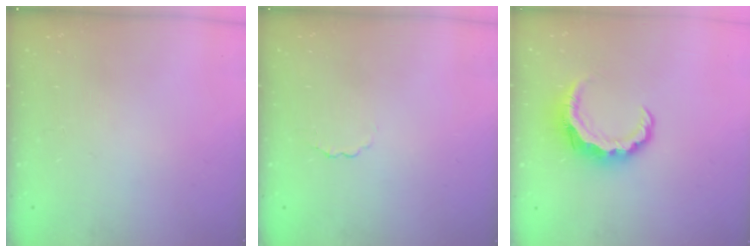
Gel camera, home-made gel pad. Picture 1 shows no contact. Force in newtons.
{"total": 1.7, "press": 1.6, "slide": 0.5}
{"total": 8.4, "press": 8.3, "slide": 1.2}